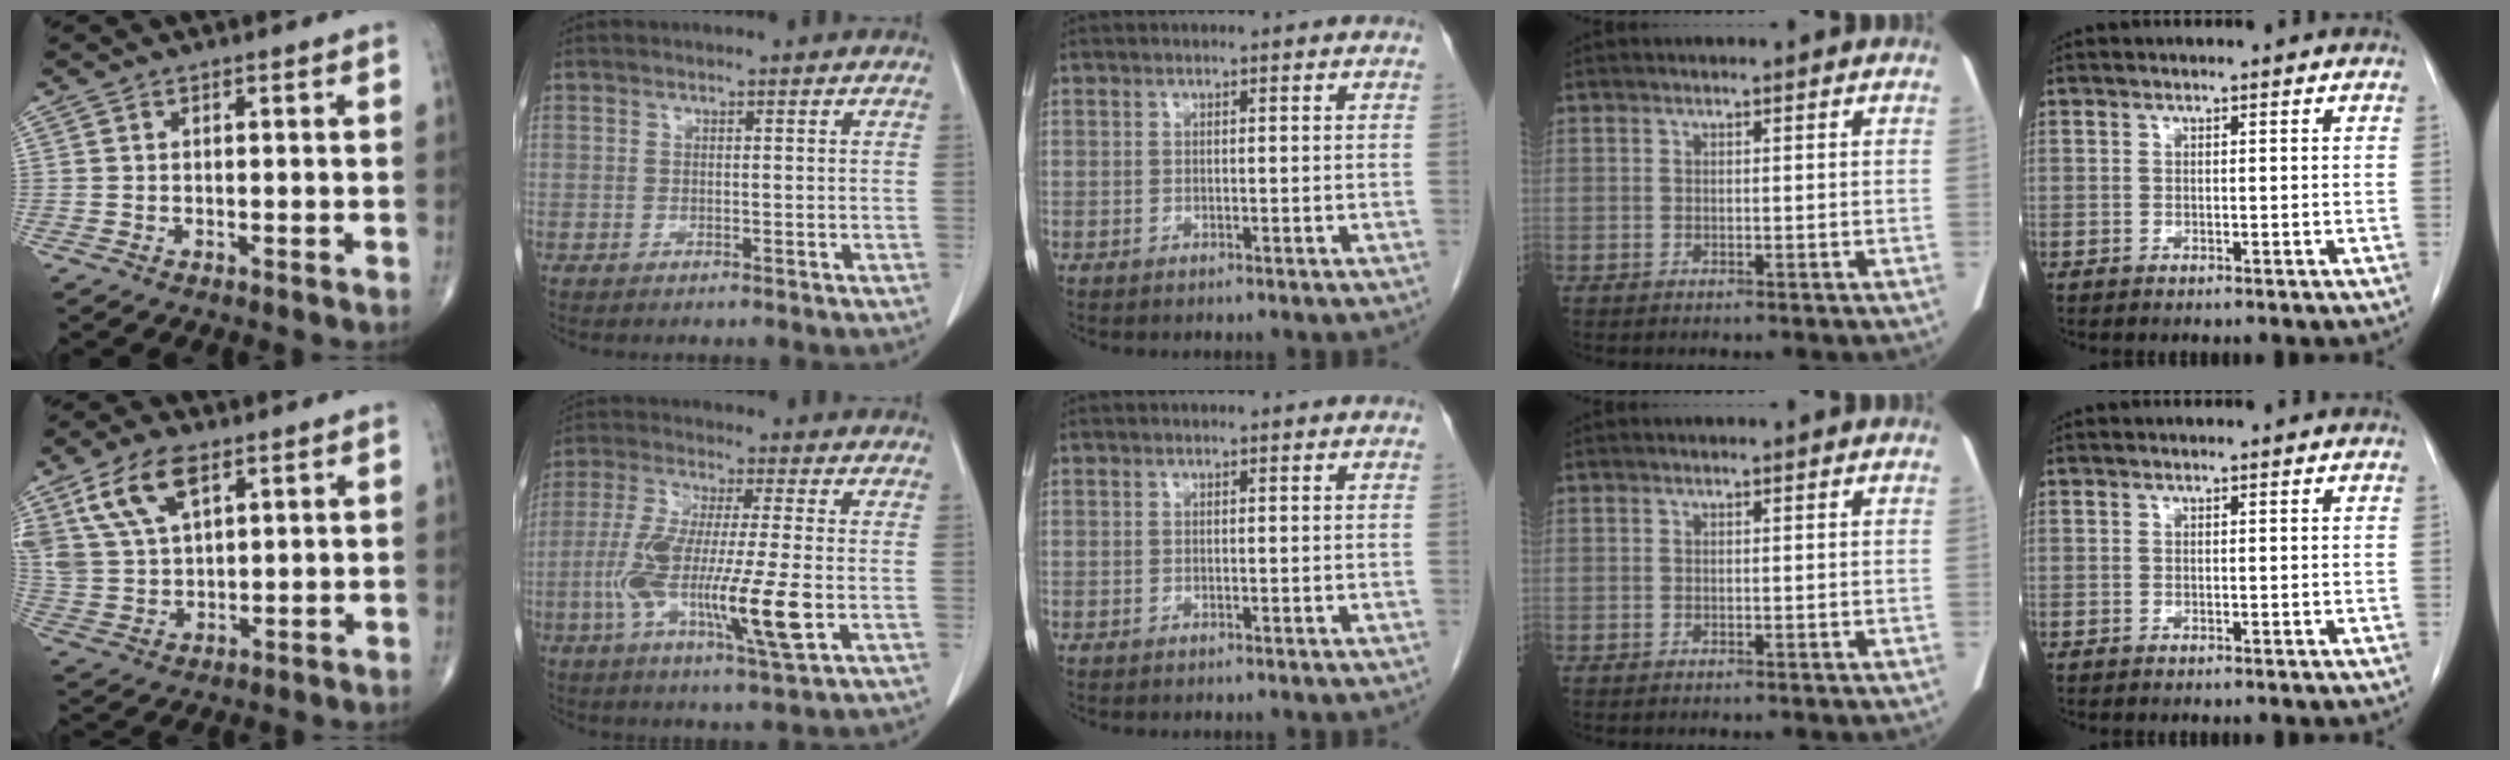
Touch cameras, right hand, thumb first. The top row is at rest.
{"thumb": {"total": 11.9, "force": [6.2, 6.0, 8.2], "torque": [-0.159, -0.011, 0.127]}, "index": {"total": 15.0, "force": [-3.4, 1.1, 14.5], "torque": [-0.280, -0.024, -0.064]}}